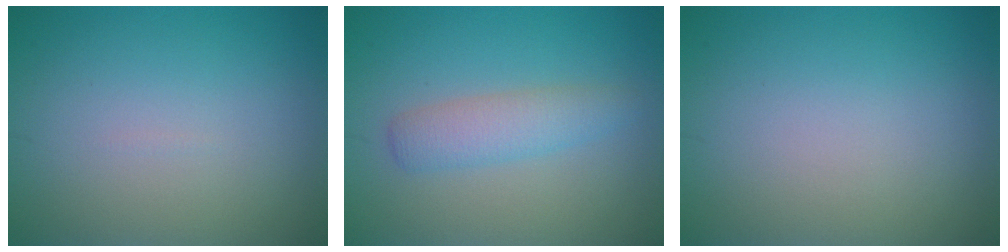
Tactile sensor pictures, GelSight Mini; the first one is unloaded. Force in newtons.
{"total": 2.8, "press": 2.8, "slide": 0.1}
{"total": 0.0}